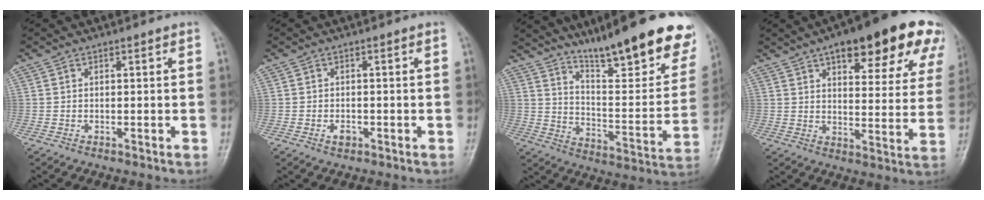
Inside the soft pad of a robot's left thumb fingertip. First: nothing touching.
{"total": 1.7, "force": [-0.7, 1.1, 1.1], "torque": [-0.014, 0.002, -0.011]}
{"total": 24.6, "force": [17.5, 5.2, 16.4], "torque": [-0.203, -0.084, 0.261]}
{"total": 23.3, "force": [13.3, 8.4, 17.2], "torque": [-0.187, -0.019, 0.172]}